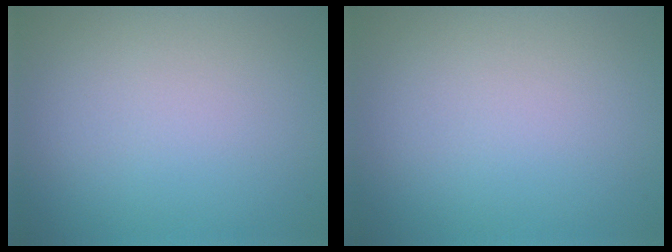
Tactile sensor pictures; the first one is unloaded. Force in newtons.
{"total": 0.0}